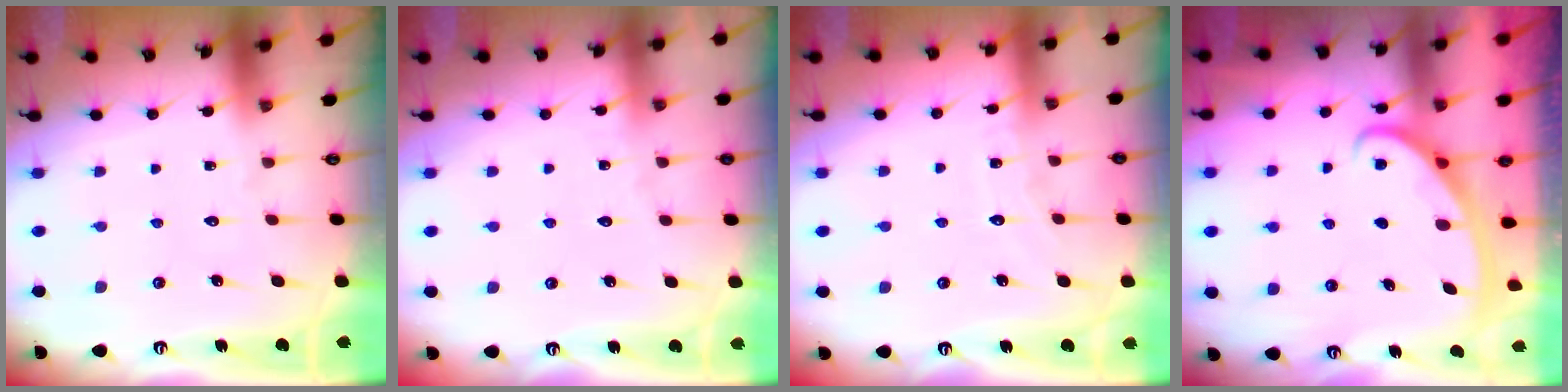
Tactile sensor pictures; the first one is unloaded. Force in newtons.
{"total": 3.1, "press": 3.1, "slide": 0.4}
{"total": 4.5, "press": 4.5, "slide": 0.4}
{"total": 2.9, "press": 2.9, "slide": 0.4}